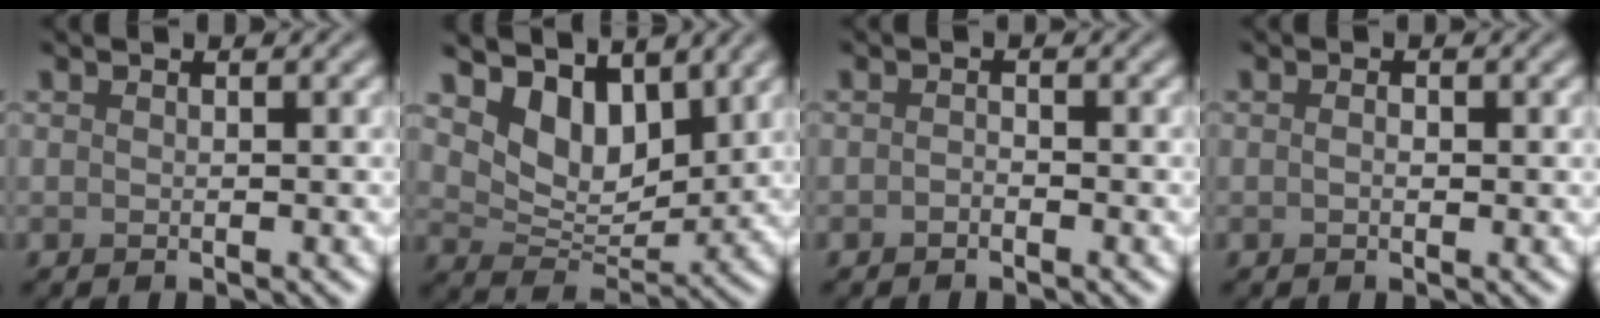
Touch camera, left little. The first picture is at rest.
{"total": 5.5, "force": [3.7, 3.0, 2.7], "torque": [-0.060, -0.012, 0.060]}
{"total": 0.6, "force": [-0.5, 0.3, 0.4], "torque": [-0.008, 0.001, -0.010]}
{"total": 0.9, "force": [0.0, 0.5, 0.7], "torque": [-0.010, -0.004, 0.002]}